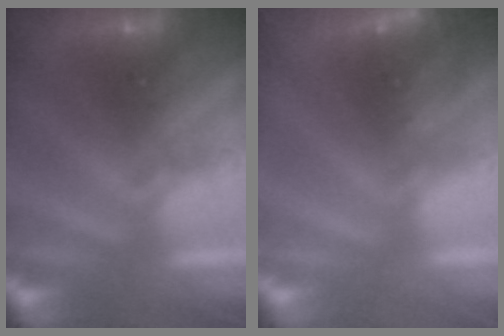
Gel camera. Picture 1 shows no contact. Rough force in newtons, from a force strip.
{"total": 2.6}